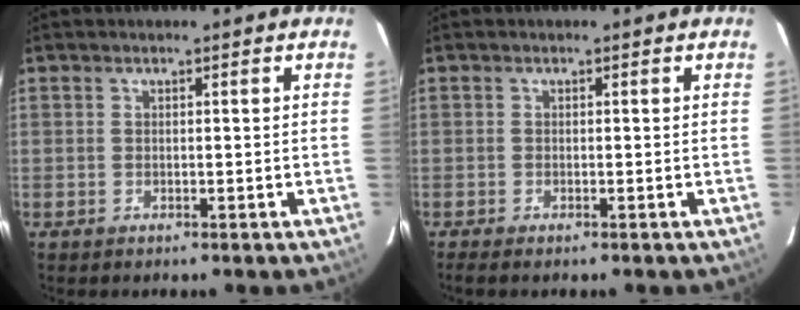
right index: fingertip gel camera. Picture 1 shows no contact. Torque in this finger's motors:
{"motor_torque": [0.02, 0.04, 0.10, 0.01]}